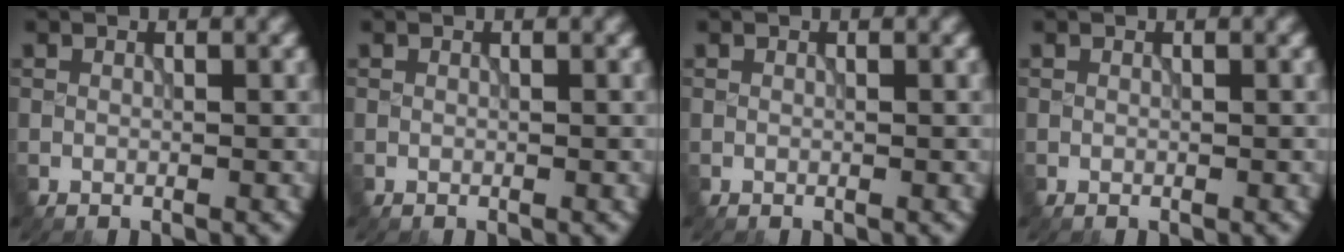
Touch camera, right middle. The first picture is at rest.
{"total": 0.0}
{"total": 0.0}
{"total": 0.0}